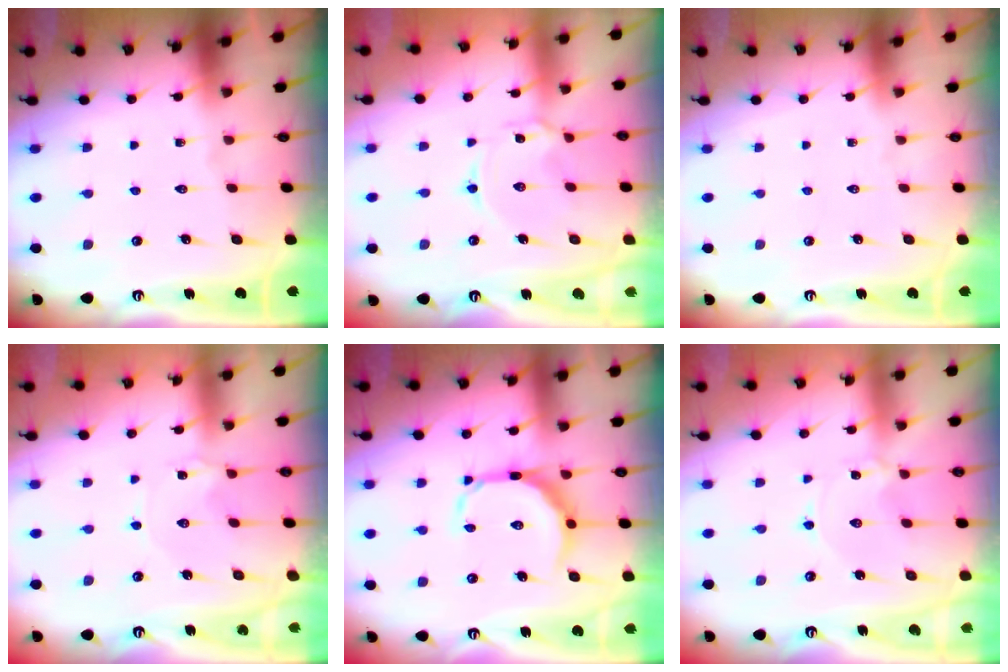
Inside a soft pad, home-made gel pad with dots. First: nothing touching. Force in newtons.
{"total": 2.6, "press": 2.5, "slide": 0.3}
{"total": 0.0}
{"total": 1.6, "press": 1.6, "slide": 0.3}
{"total": 10.4, "press": 10.4, "slide": 0.7}
{"total": 0.0}